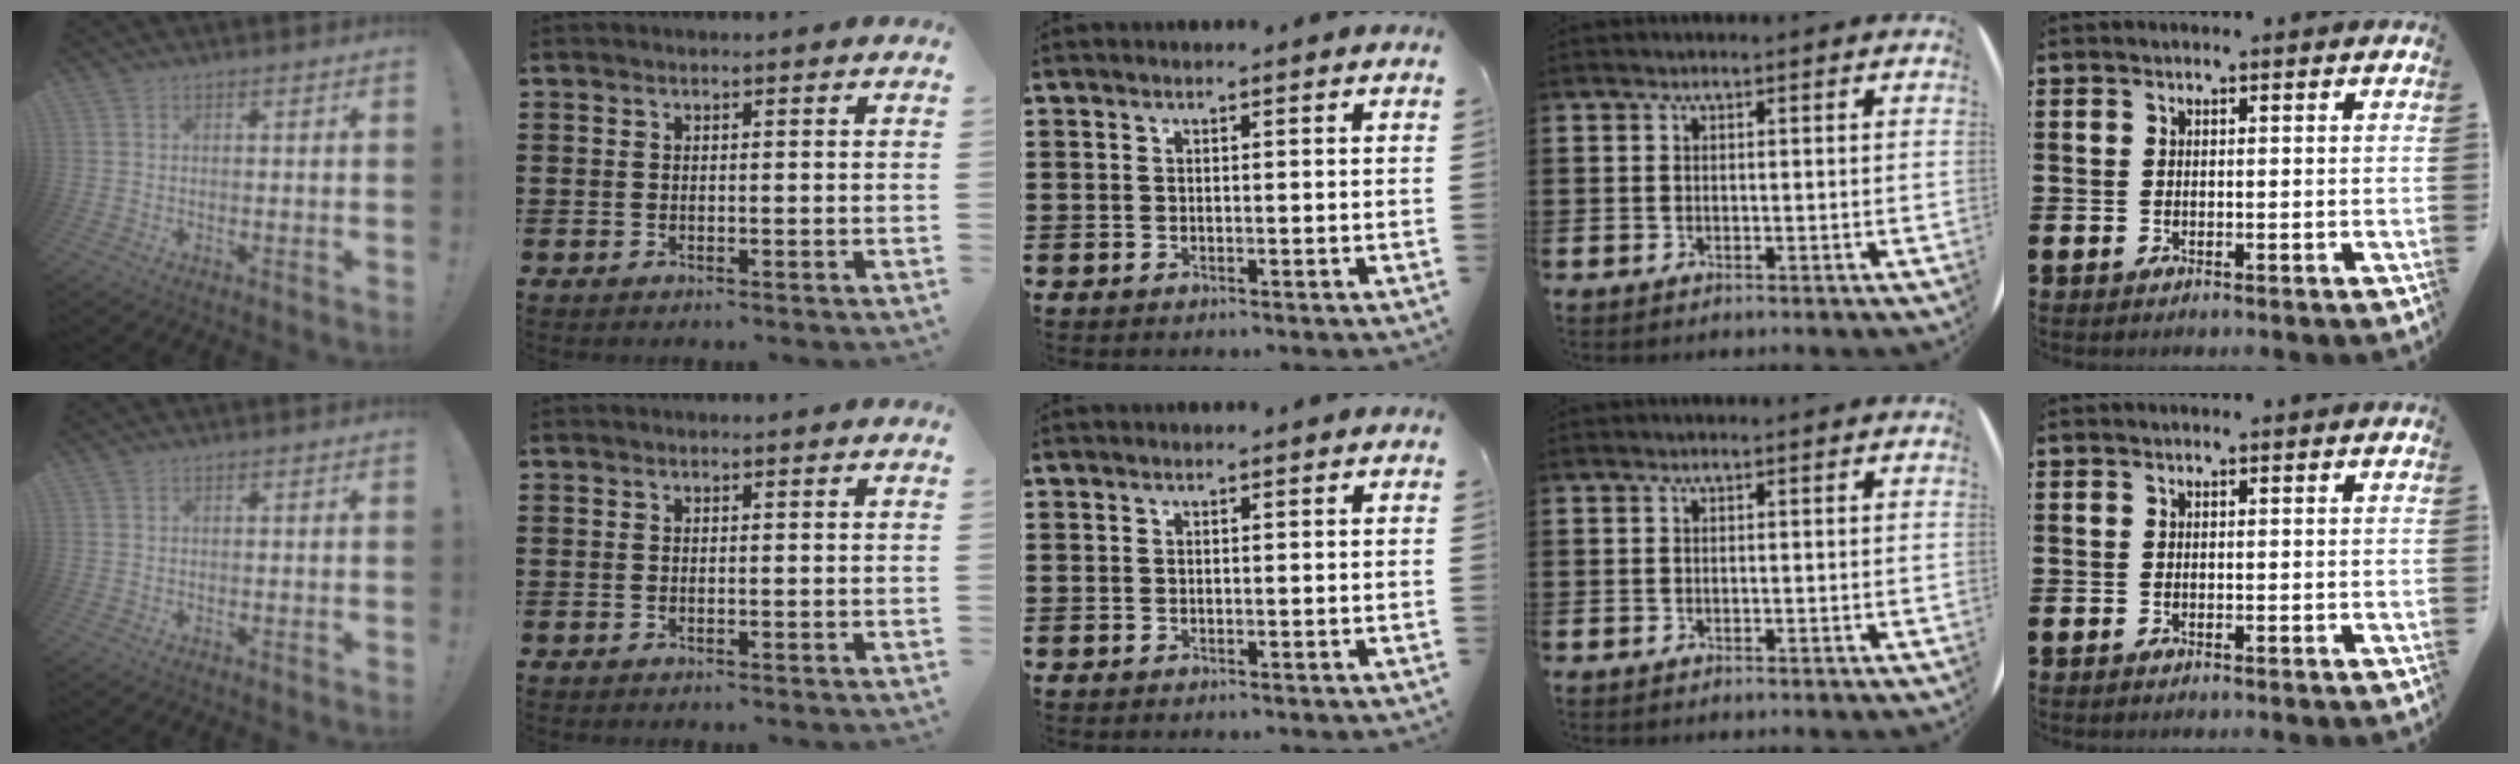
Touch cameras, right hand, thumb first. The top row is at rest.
{}